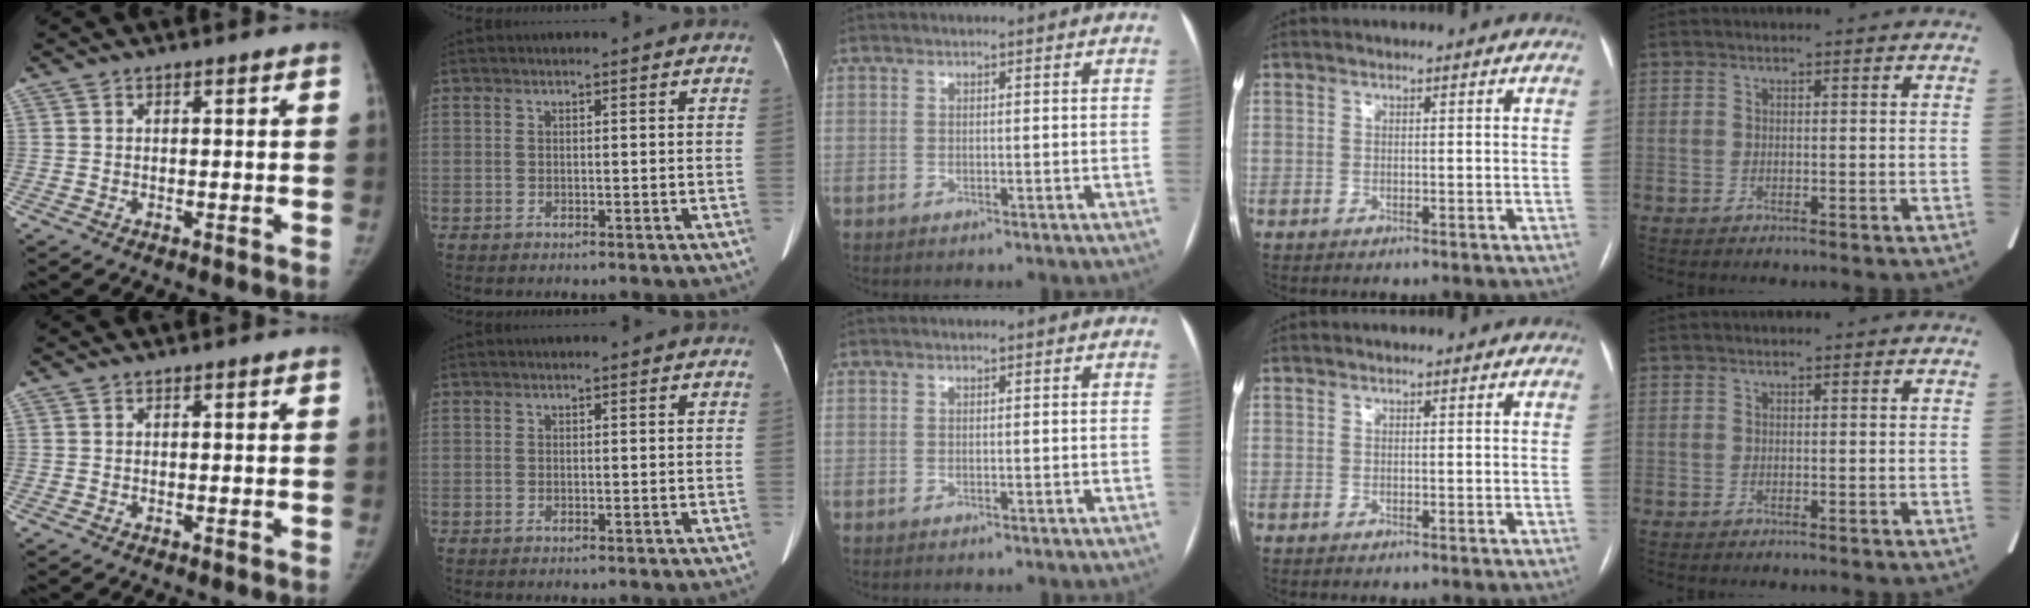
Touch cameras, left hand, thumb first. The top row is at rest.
{}